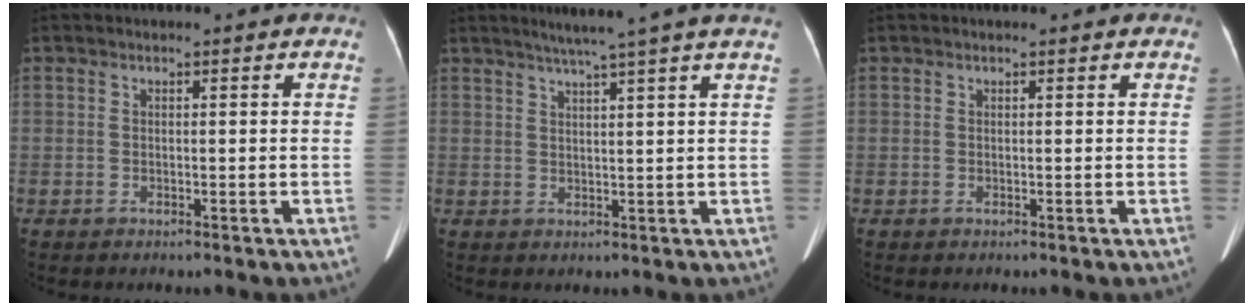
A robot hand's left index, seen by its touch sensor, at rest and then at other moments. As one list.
[{"total": 7.2, "force": [5.6, -1.7, 4.2], "torque": [-0.060, 0.012, 0.074]}, {"total": 0.0}]